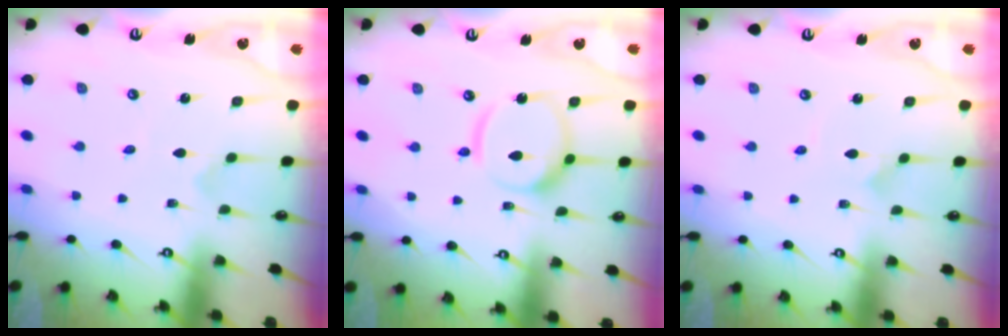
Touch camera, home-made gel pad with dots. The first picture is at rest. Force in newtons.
{"total": 13.0, "press": 12.9, "slide": 1.5}
{"total": 2.5, "press": 2.5, "slide": 0.2}